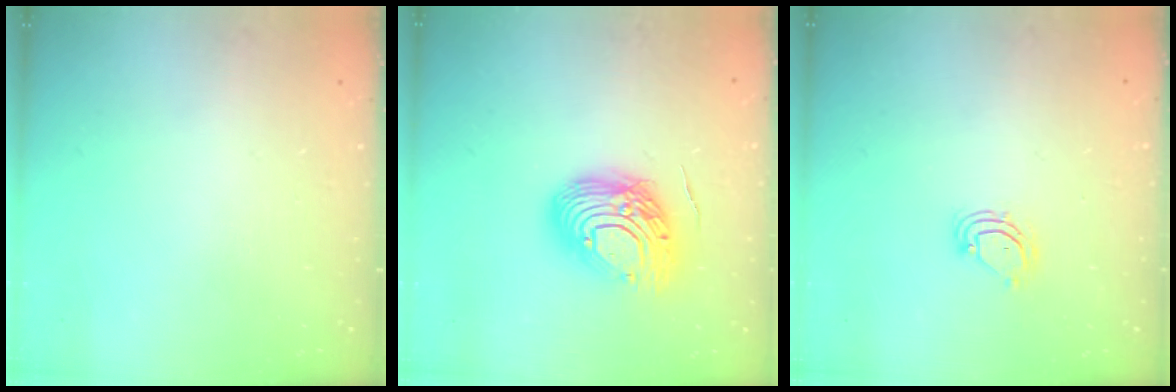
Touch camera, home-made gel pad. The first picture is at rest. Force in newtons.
{"total": 14.4, "press": 14.2, "slide": 2.0}
{"total": 5.5, "press": 5.5, "slide": 0.3}